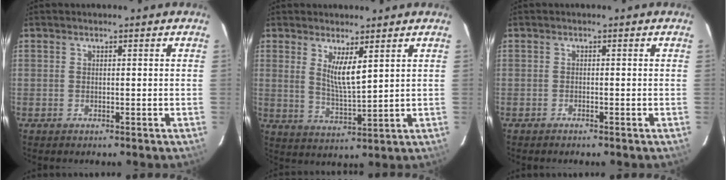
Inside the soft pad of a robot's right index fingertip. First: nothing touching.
{"total": 6.2, "force": [2.9, 1.1, 5.4], "torque": [-0.099, -0.016, 0.057]}
{"total": 0.5, "force": [-0.5, 0.1, 0.1], "torque": [-0.004, 0.000, -0.010]}